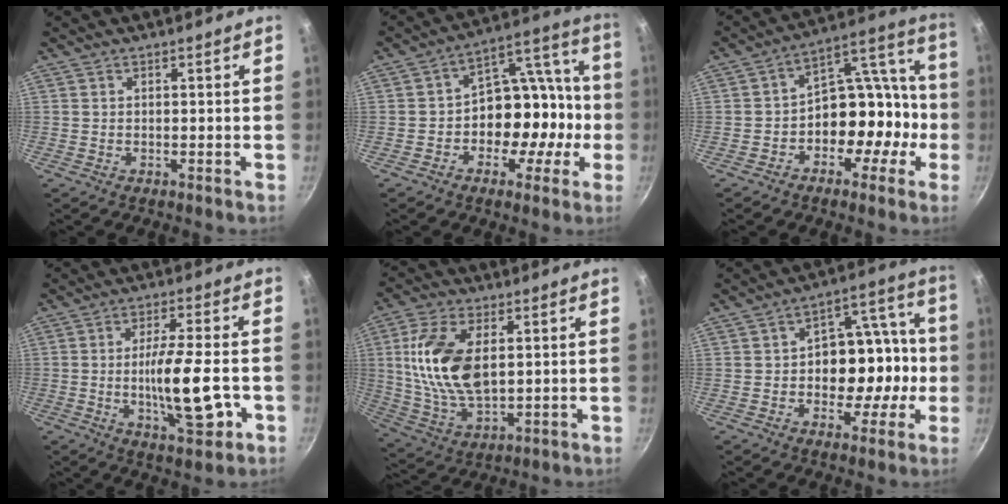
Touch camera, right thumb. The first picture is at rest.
{"total": 14.6, "force": [-3.5, 10.6, 9.5], "torque": [-0.077, 0.073, -0.052]}
{"total": 14.2, "force": [-4.4, 10.1, 9.0], "torque": [-0.061, 0.090, -0.064]}
{"total": 12.6, "force": [-2.9, 3.7, 11.7], "torque": [-0.184, 0.010, -0.046]}
{"total": 16.0, "force": [2.9, 8.8, 13.1], "torque": [-0.241, -0.010, 0.062]}
{"total": 14.7, "force": [-2.3, 10.2, 10.4], "torque": [-0.091, 0.052, -0.033]}